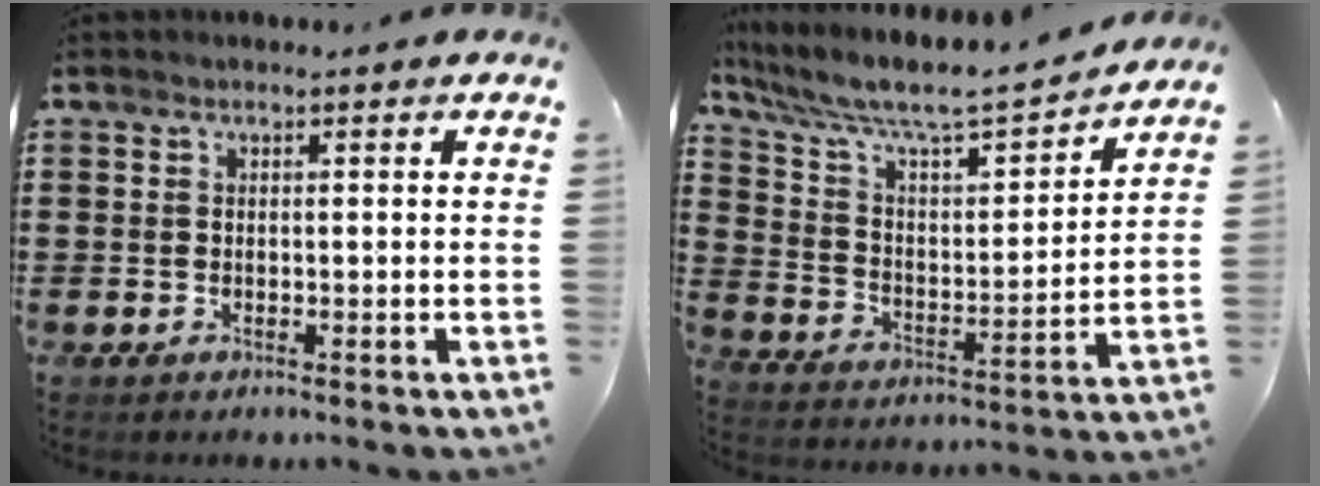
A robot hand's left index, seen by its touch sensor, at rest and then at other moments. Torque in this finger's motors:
{"motor_torque": [2.14, 0.00, 0.09, -0.03]}